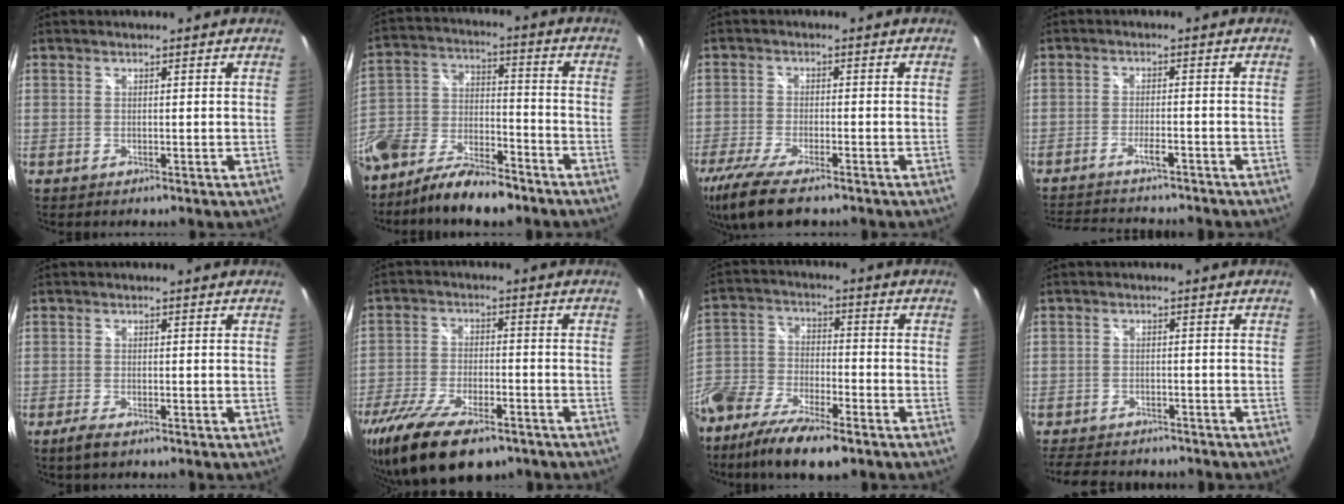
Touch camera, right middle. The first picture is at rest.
{"total": 15.1, "force": [-7.9, 8.7, 9.4], "torque": [-0.224, 0.001, -0.142]}
{"total": 12.3, "force": [-9.0, 3.3, 7.7], "torque": [-0.180, -0.049, -0.165]}
{"total": 12.8, "force": [-11.4, 2.6, 5.3], "torque": [-0.121, -0.012, -0.170]}
{"total": 2.8, "force": [-2.1, 0.9, 1.8], "torque": [-0.043, -0.008, -0.040]}
{"total": 17.4, "force": [-12.3, 6.7, 10.3], "torque": [-0.222, -0.046, -0.210]}
{"total": 17.2, "force": [-11.0, 7.2, 11.0], "torque": [-0.247, -0.039, -0.208]}
{"total": 9.0, "force": [-7.7, 3.7, 2.7], "torque": [-0.075, 0.003, -0.116]}